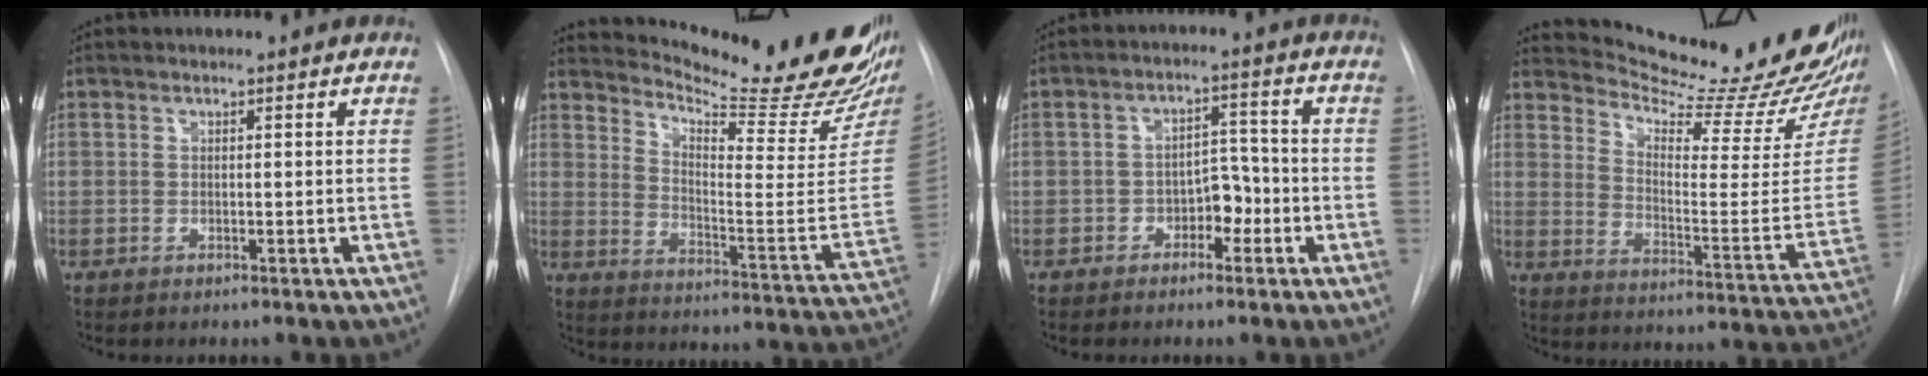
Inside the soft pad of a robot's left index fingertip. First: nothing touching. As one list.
[{"total": 24.8, "force": [21.9, 2.2, 11.5], "torque": [-0.176, -0.112, 0.280]}, {"total": 4.9, "force": [-2.5, 2.9, 3.0], "torque": [-0.040, 0.014, -0.042]}, {"total": 24.7, "force": [22.4, 1.7, 10.4], "torque": [-0.155, -0.114, 0.289]}]